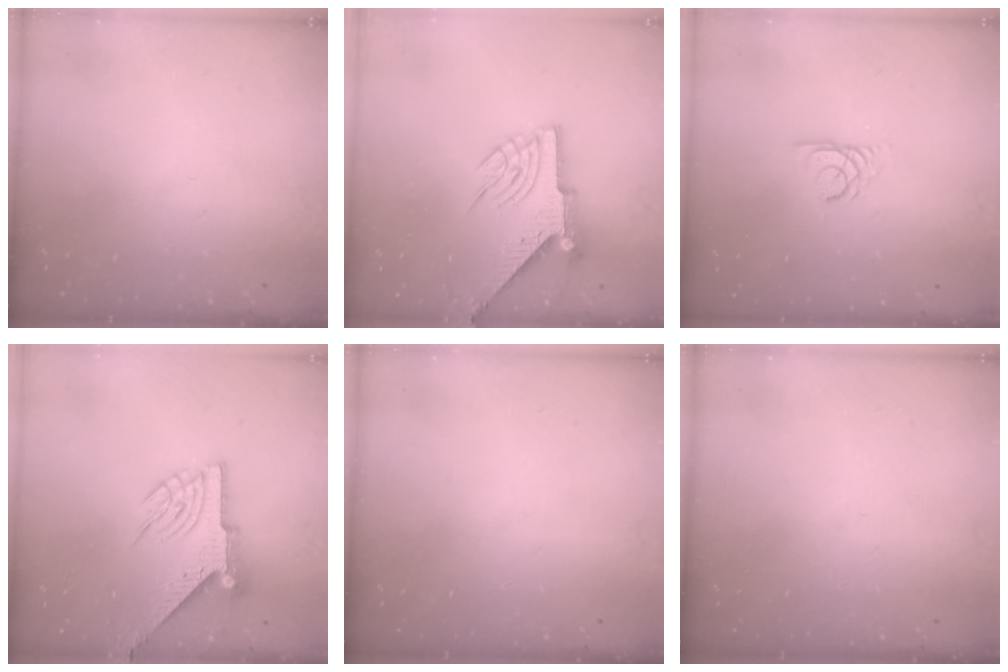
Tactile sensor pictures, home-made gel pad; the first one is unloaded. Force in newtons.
{"total": 7.8, "press": 7.7, "slide": 1.3}
{"total": 2.2, "press": 2.2, "slide": 0.3}
{"total": 7.6, "press": 7.6, "slide": 0.6}
{"total": 0.0}
{"total": 0.0}